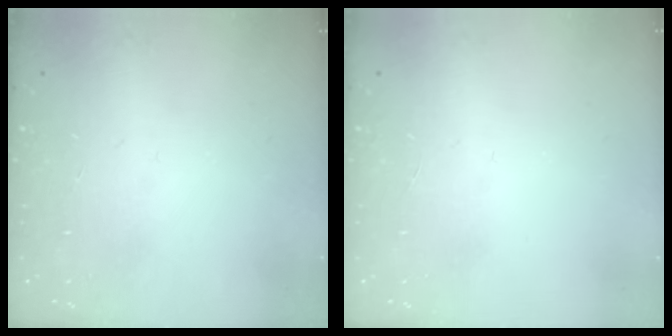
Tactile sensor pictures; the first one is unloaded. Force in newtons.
{"total": 0.0}